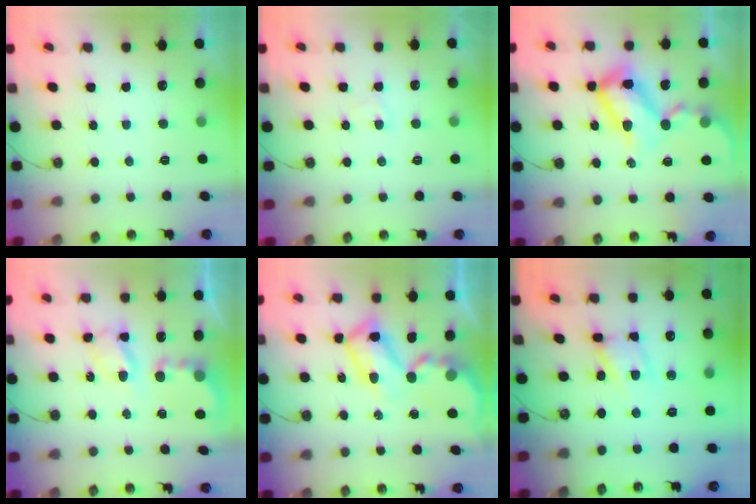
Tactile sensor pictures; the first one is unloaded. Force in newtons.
{"total": 2.9, "press": 2.9, "slide": 0.4}
{"total": 19.9, "press": 19.8, "slide": 2.3}
{"total": 5.6, "press": 5.6, "slide": 0.3}
{"total": 10.6, "press": 10.5, "slide": 0.9}
{"total": 9.3, "press": 9.2, "slide": 0.7}